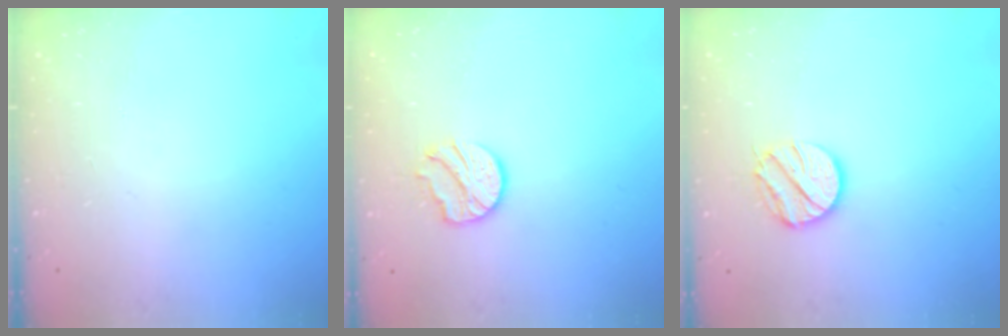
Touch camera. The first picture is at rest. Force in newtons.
{"total": 10.2, "press": 10.1, "slide": 0.7}
{"total": 11.2, "press": 11.2, "slide": 1.0}